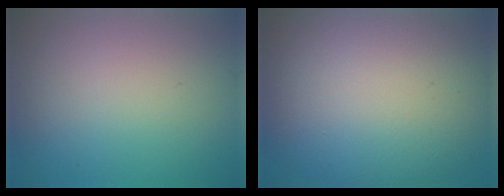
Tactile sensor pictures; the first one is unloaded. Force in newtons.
{"total": 14.4, "press": 14.4, "slide": 1.0}